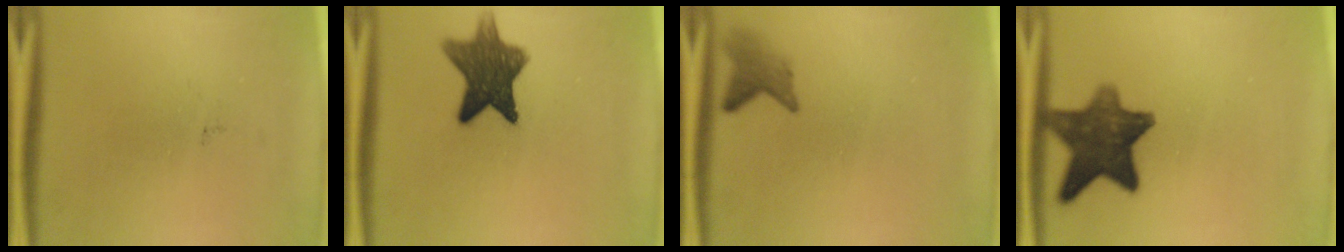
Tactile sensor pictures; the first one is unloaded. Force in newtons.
{"total": 10.4}
{"total": 2.4}
{"total": 11.0}